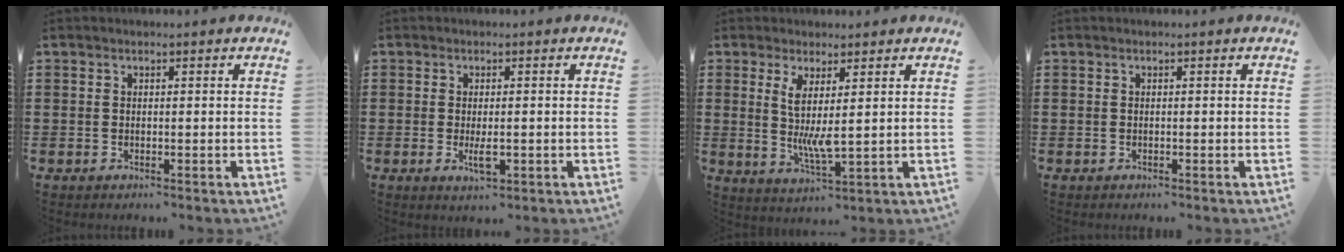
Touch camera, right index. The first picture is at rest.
{"total": 3.0, "force": [-0.6, 0.9, 2.8], "torque": [-0.064, -0.006, -0.015]}
{"total": 4.8, "force": [1.5, 0.7, 4.5], "torque": [-0.090, -0.012, 0.029]}
{"total": 0.0}